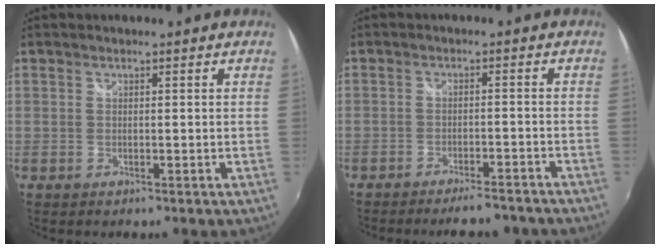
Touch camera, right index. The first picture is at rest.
{"total": 8.7, "force": [-7.9, 1.4, 3.4], "torque": [-0.075, -0.008, -0.102]}